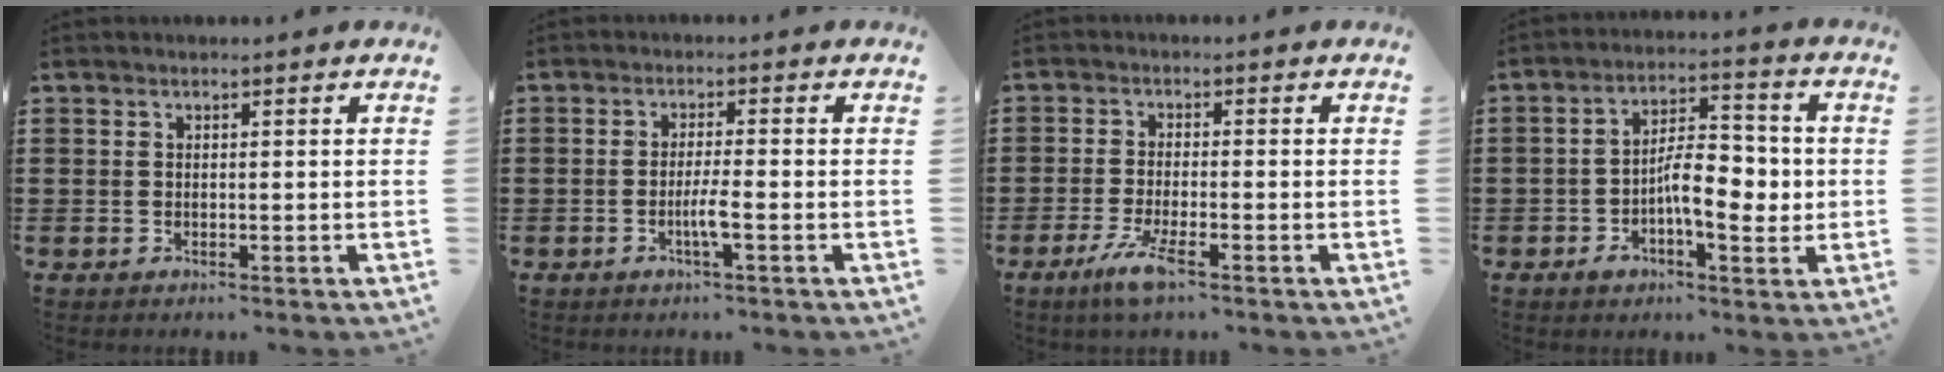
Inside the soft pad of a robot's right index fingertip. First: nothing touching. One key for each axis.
{"total": 3.4, "fx": -1.3, "fy": 0.0, "fz": 3.1, "tx": -0.061, "ty": -0.006, "tz": -0.026}
{"total": 4.6, "fx": -2.6, "fy": 0.3, "fz": 3.8, "tx": -0.090, "ty": -0.021, "tz": -0.048}
{"total": 8.0, "fx": -1.1, "fy": 3.9, "fz": 6.9, "tx": -0.091, "ty": 0.003, "tz": -0.026}